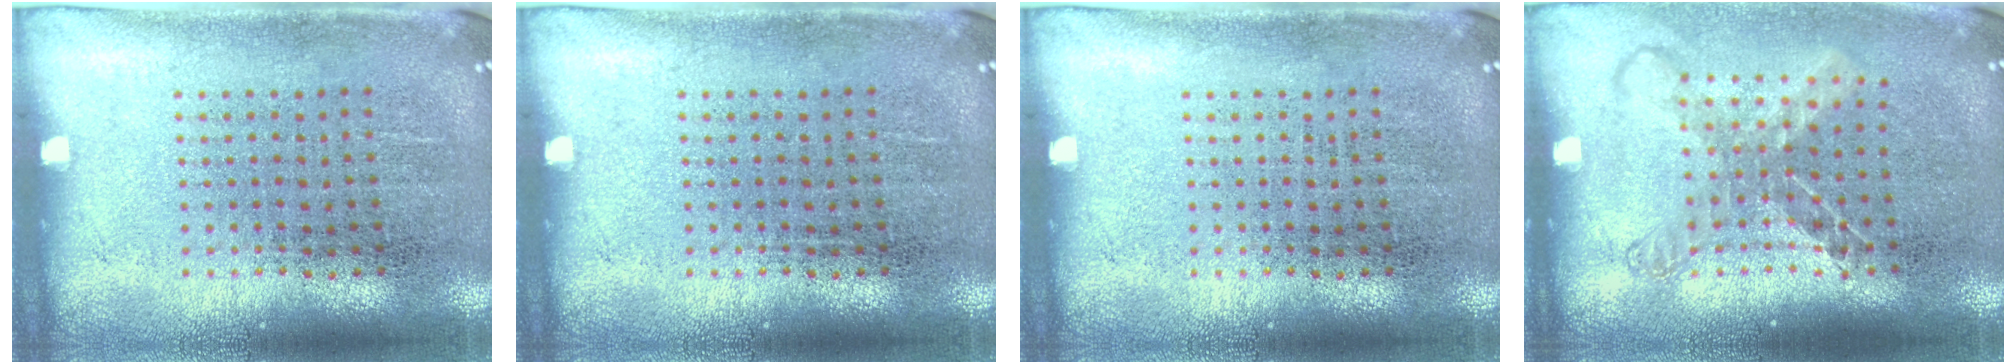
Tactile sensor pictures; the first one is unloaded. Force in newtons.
{"total": 0.0}
{"total": 0.0}
{"total": 1.5, "press": 1.3, "slide": 0.9}